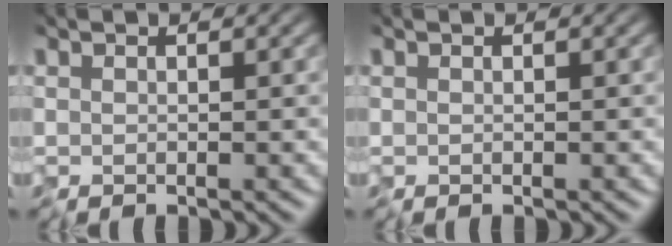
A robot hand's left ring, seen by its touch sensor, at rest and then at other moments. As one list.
[{"total": 0.0}]